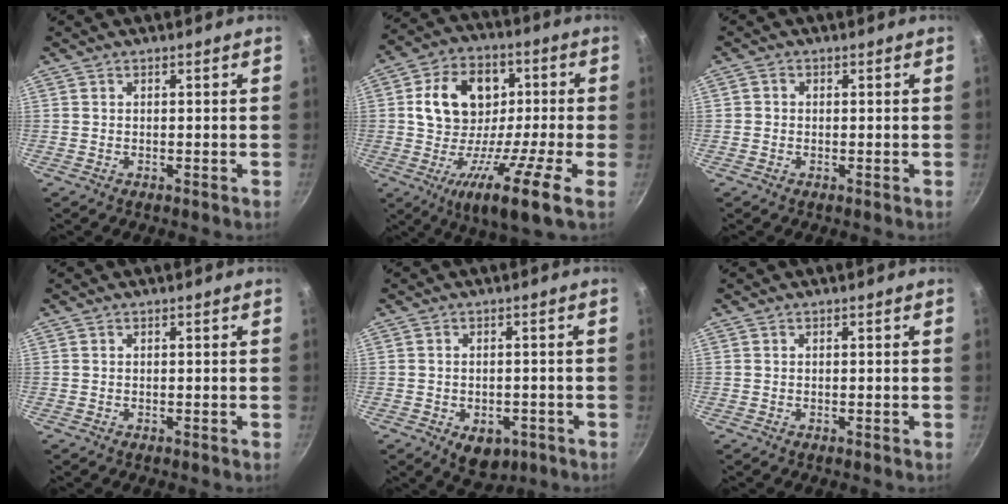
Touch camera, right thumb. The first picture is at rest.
{"total": 16.9, "force": [-3.6, 8.2, 14.3], "torque": [-0.222, 0.038, -0.082]}
{"total": 1.1, "force": [-0.1, 1.1, 0.4], "torque": [-0.006, 0.005, -0.004]}
{"total": 0.0}
{"total": 6.7, "force": [-2.7, 4.4, 4.3], "torque": [-0.037, 0.009, -0.024]}
{"total": 0.0}